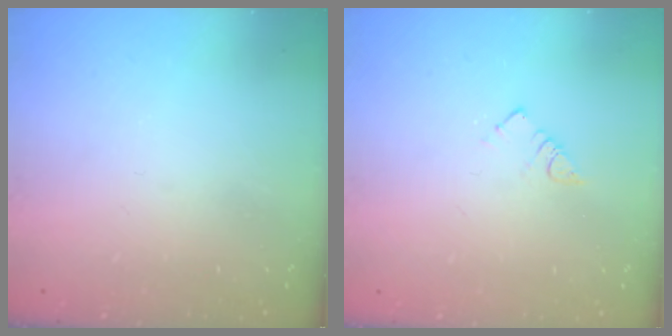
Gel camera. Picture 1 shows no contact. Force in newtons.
{"total": 3.6, "press": 3.6, "slide": 0.2}